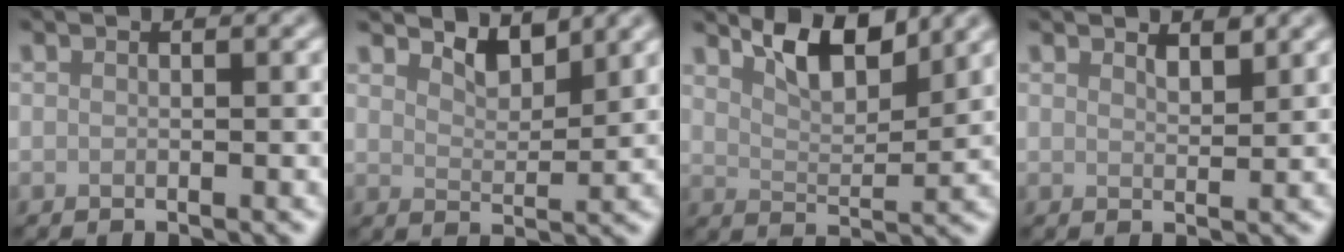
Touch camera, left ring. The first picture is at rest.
{"total": 2.8, "force": [2.5, 0.6, 0.9], "torque": [-0.022, -0.009, 0.042]}
{"total": 4.7, "force": [3.7, 1.4, 2.6], "torque": [-0.052, -0.004, 0.063]}
{"total": 1.5, "force": [1.3, 0.4, 0.7], "torque": [-0.013, -0.003, 0.024]}